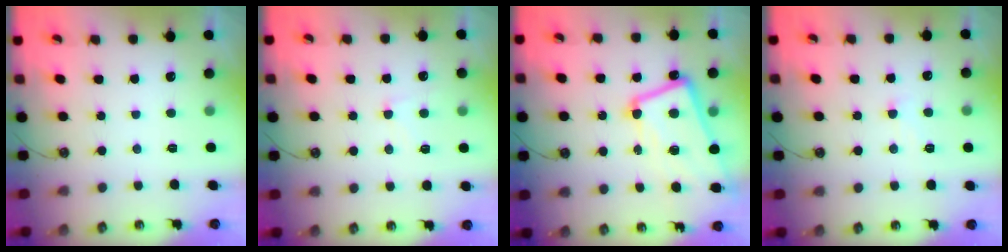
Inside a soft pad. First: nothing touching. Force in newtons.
{"total": 0.6, "press": 0.3, "slide": 0.6}
{"total": 10.7, "press": 10.5, "slide": 1.7}
{"total": 0.9, "press": 0.8, "slide": 0.5}